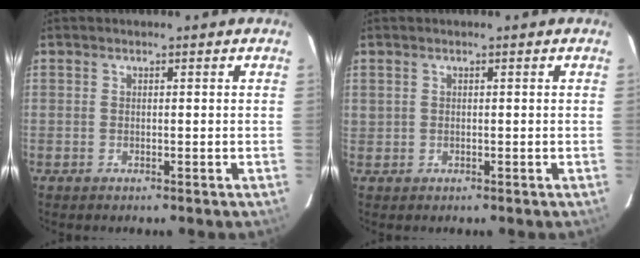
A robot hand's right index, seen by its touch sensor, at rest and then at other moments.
{"total": 0.7, "force": [0.3, 0.6, 0.2], "torque": [-0.002, 0.003, 0.006]}